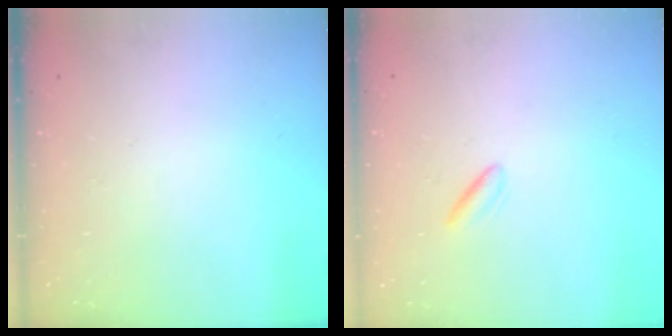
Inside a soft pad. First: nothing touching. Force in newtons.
{"total": 1.5, "press": 1.2, "slide": 0.9}